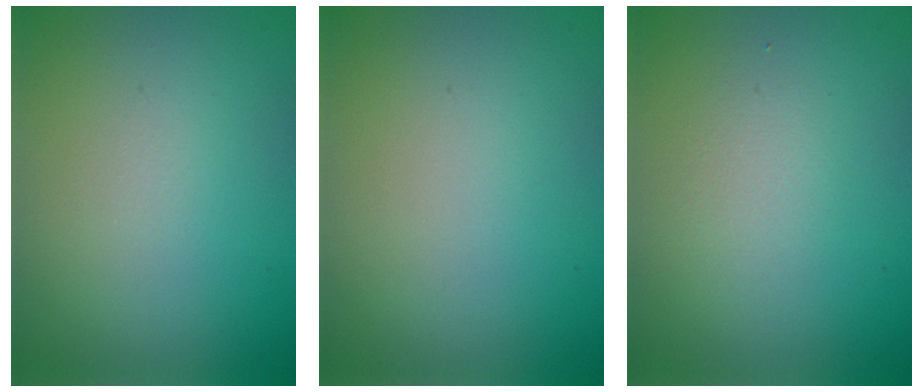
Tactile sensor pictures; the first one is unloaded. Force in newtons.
{"total": 0.0}
{"total": 1.2, "press": 1.2, "slide": 0.1}